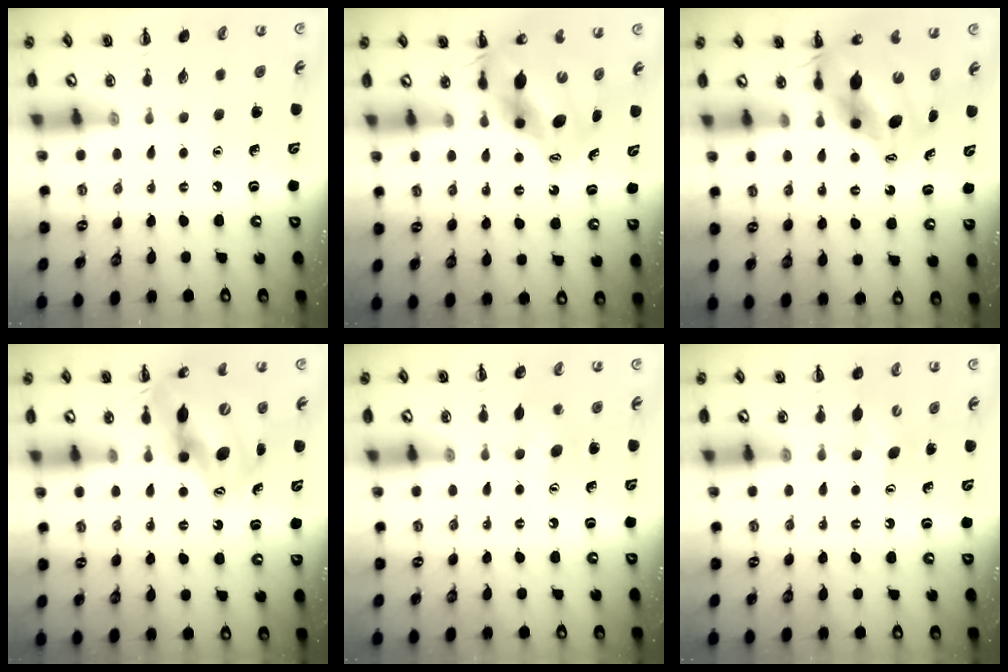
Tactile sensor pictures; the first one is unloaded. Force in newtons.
{"total": 9.9, "press": 9.6, "slide": 2.4}
{"total": 9.8, "press": 9.5, "slide": 2.5}
{"total": 13.6, "press": 13.1, "slide": 3.6}
{"total": 4.9, "press": 4.8, "slide": 0.8}
{"total": 3.5, "press": 3.4, "slide": 1.0}